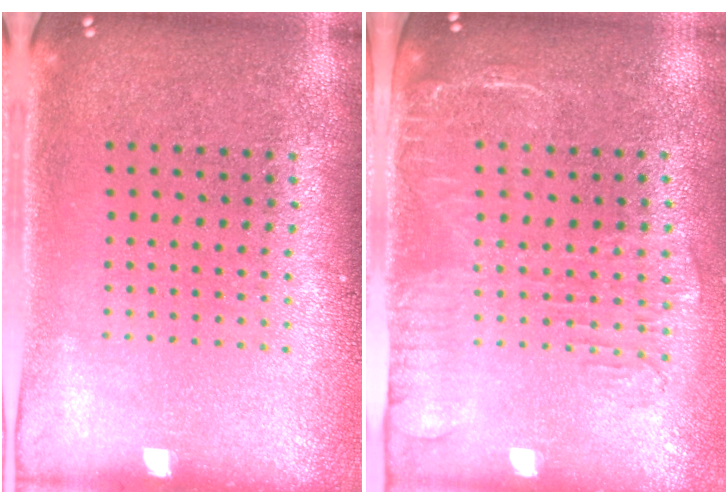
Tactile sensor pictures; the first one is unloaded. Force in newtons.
{"total": 1.8, "press": 1.5, "slide": 0.9}